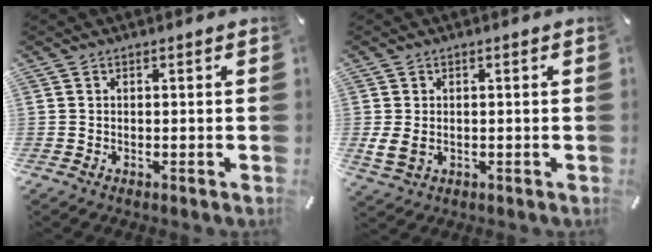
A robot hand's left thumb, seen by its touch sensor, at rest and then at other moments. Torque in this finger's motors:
{"motor_torque": [0.09, 0.10, 0.49, 0.07, 0.07]}